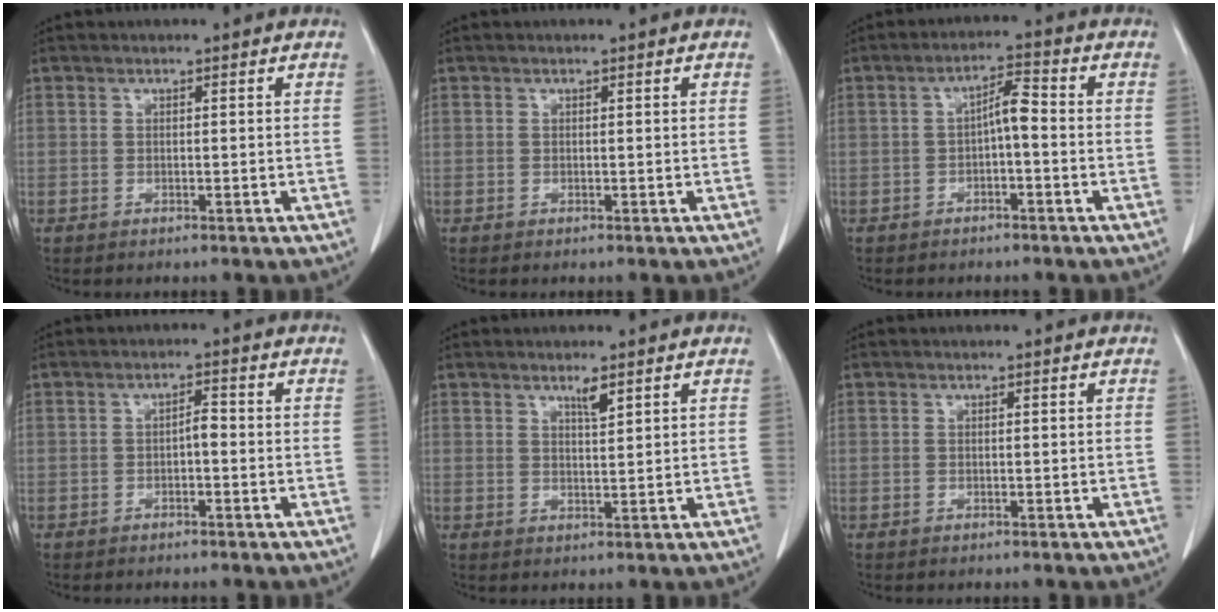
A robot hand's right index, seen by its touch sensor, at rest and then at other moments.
{"total": 0.0}
{"total": 3.9, "force": [-0.6, 0.8, 3.7], "torque": [-0.061, 0.015, -0.009]}
{"total": 1.7, "force": [-0.4, 0.5, 1.6], "torque": [-0.023, 0.004, -0.009]}
{"total": 2.1, "force": [1.5, 0.1, 1.5], "torque": [-0.031, -0.004, 0.028]}
{"total": 0.0}